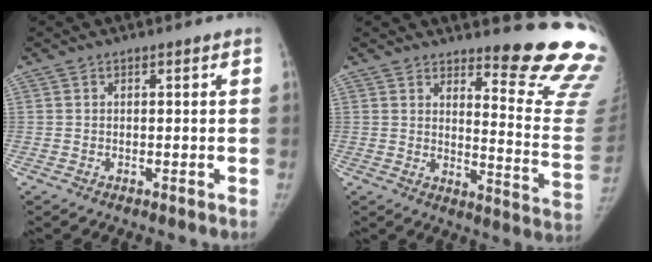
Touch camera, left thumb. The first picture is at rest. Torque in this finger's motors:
{"motor_torque": [1.77, -0.52, 1.37, -1.39, 0.18]}